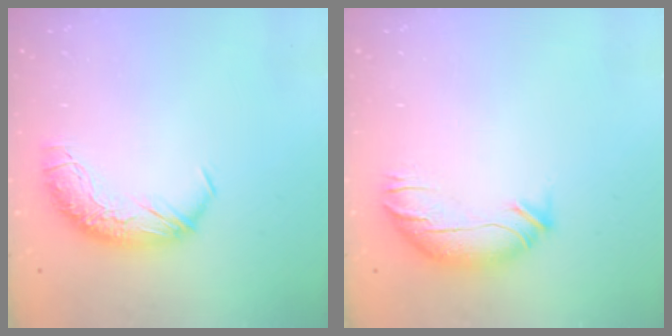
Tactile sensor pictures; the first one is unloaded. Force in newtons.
{"total": 2.7, "press": 2.1, "slide": 1.7}